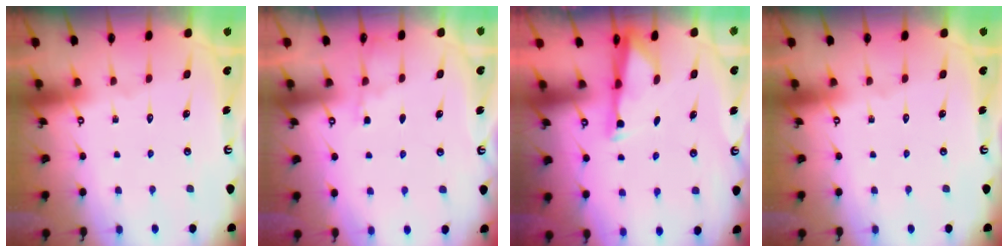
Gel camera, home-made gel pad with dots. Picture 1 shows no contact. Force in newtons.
{"total": 2.2, "press": 2.2, "slide": 0.4}
{"total": 2.9, "press": 2.9, "slide": 0.6}
{"total": 0.0}